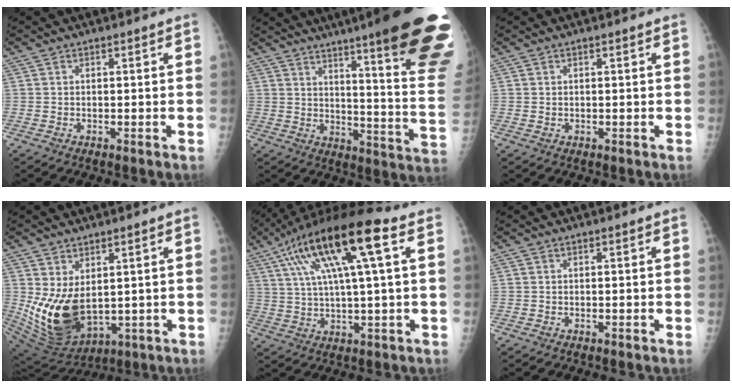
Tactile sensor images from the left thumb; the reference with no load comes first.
{"total": 29.6, "force": [20.0, 3.2, 21.6], "torque": [-0.203, -0.110, 0.259]}
{"total": 0.5, "force": [0.2, 0.4, 0.2], "torque": [0.000, 0.000, 0.003]}
{"total": 13.3, "force": [1.4, 8.2, 10.4], "torque": [-0.180, -0.030, 0.058]}
{"total": 18.8, "force": [6.9, 3.7, 17.2], "torque": [-0.320, 0.019, 0.114]}
{"total": 0.0}